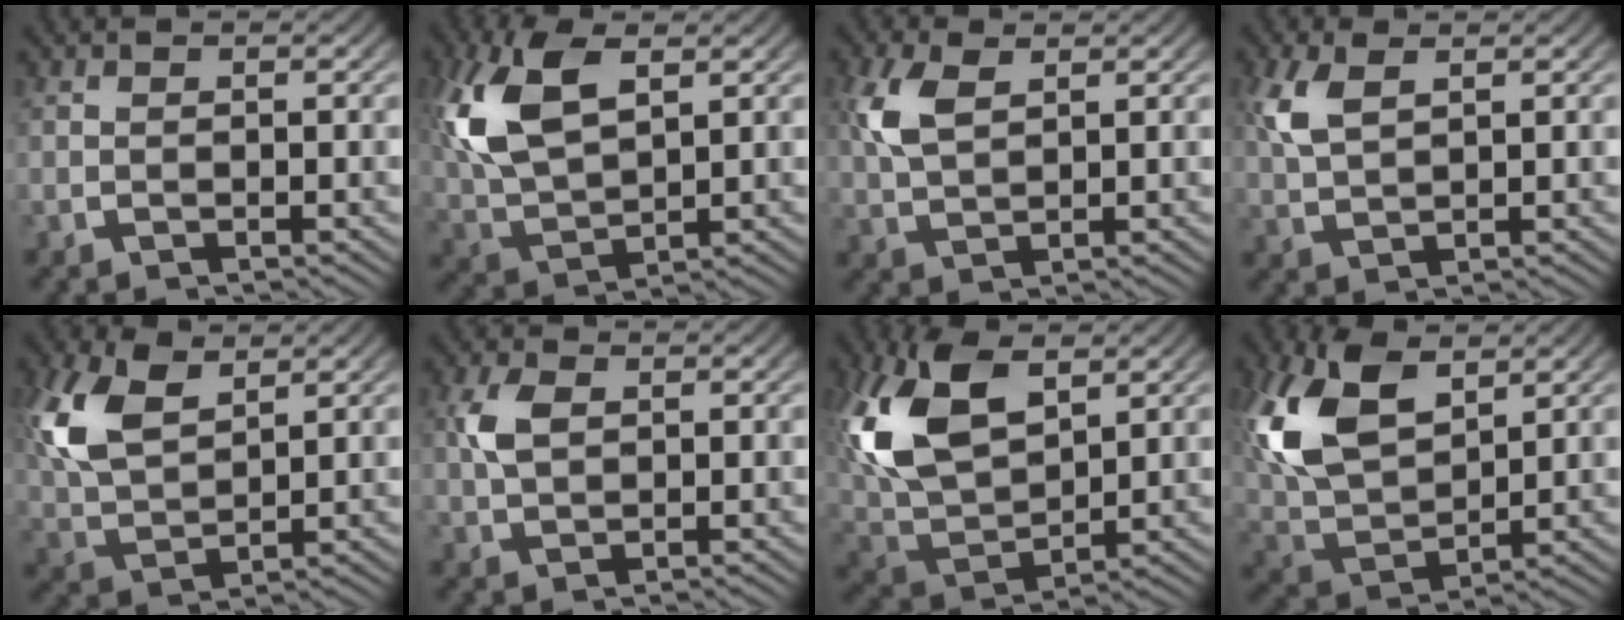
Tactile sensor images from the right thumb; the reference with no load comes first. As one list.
[{"total": 8.8, "force": [2.2, 5.5, 6.6], "torque": [-0.171, -0.015, 0.058]}, {"total": 3.6, "force": [1.9, 1.7, 2.5], "torque": [-0.059, 0.000, 0.047]}, {"total": 3.2, "force": [1.8, 1.4, 2.2], "torque": [-0.055, 0.001, 0.046]}, {"total": 7.0, "force": [2.8, 4.2, 4.8], "torque": [-0.122, -0.013, 0.068]}, {"total": 2.7, "force": [0.9, 1.8, 1.9], "torque": [-0.048, -0.002, 0.023]}, {"total": 12.2, "force": [2.6, 7.9, 9.0], "torque": [-0.227, -0.023, 0.061]}, {"total": 11.1, "force": [2.7, 7.3, 8.0], "torque": [-0.206, -0.025, 0.064]}]